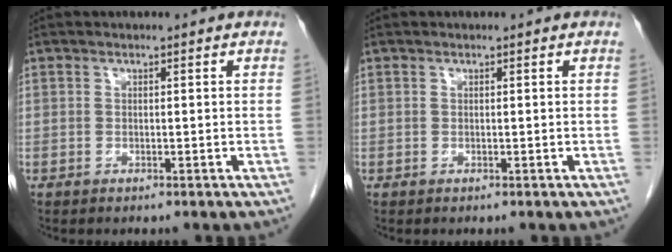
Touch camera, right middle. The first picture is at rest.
{"total": 0.0}